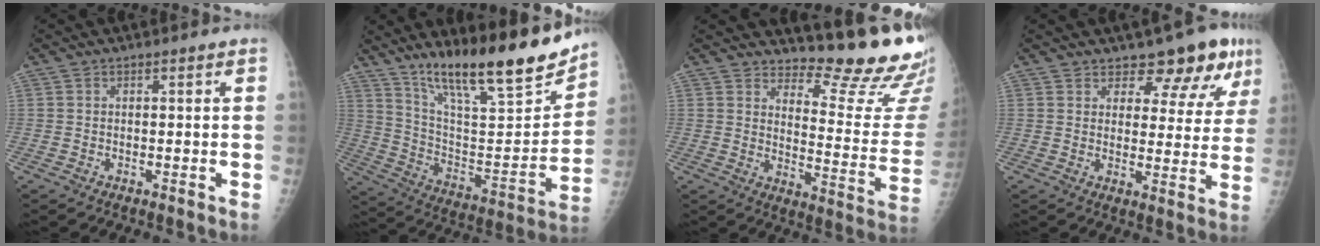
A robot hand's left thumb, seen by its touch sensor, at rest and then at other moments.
{"total": 23.5, "force": [17.4, 5.0, 15.1], "torque": [-0.209, -0.082, 0.293]}
{"total": 17.3, "force": [16.0, 3.4, 5.6], "torque": [-0.032, -0.179, 0.192]}
{"total": 9.9, "force": [7.4, 4.5, 4.7], "torque": [-0.024, -0.048, 0.088]}